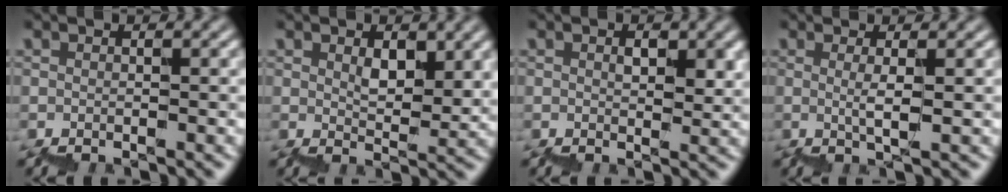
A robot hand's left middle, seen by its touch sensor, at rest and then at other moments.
{"total": 3.6, "force": [2.3, 1.5, 2.3], "torque": [-0.041, 0.004, 0.045]}
{"total": 1.8, "force": [0.9, 0.8, 1.4], "torque": [-0.028, 0.001, 0.013]}
{"total": 1.3, "force": [0.9, 0.0, 1.0], "torque": [-0.017, 0.003, 0.019]}